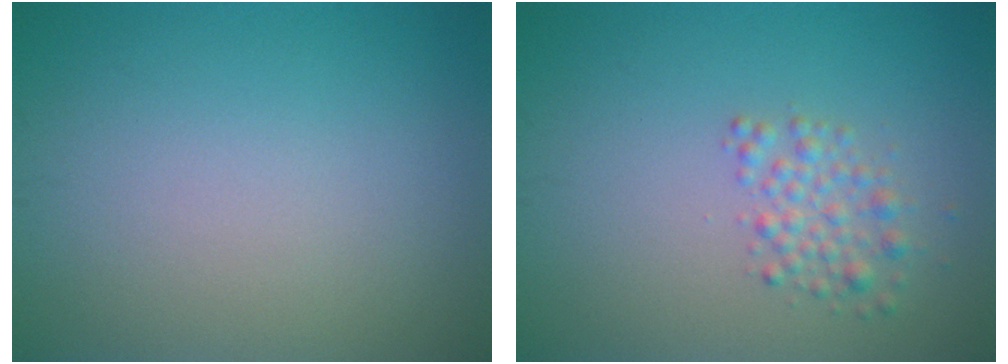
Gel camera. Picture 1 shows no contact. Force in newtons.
{"total": 2.2, "press": 2.2, "slide": 0.1}